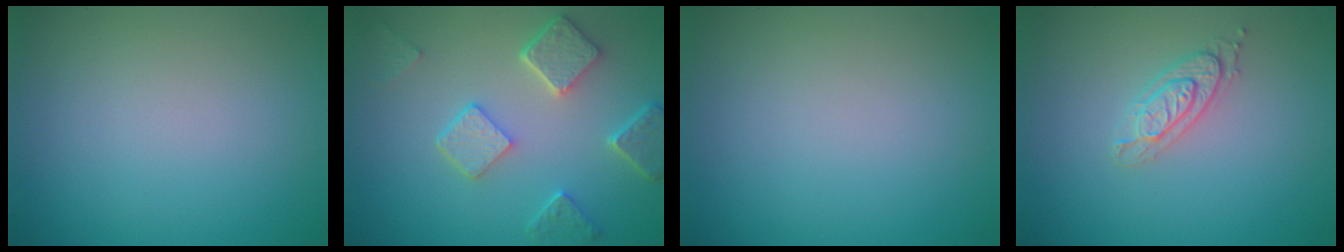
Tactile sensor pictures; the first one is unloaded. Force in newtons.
{"total": 4.8, "press": 3.8, "slide": 2.9}
{"total": 0.0}
{"total": 2.1, "press": 2.1, "slide": 0.3}